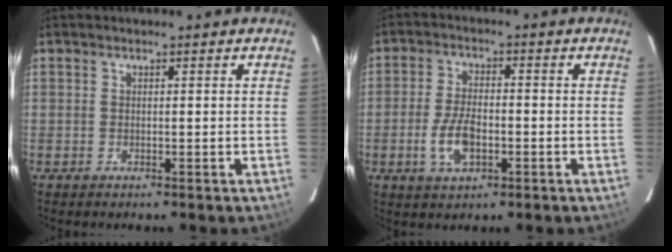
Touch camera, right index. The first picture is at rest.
{"total": 7.3, "force": [-2.4, 3.6, 6.0], "torque": [-0.126, -0.001, -0.042]}